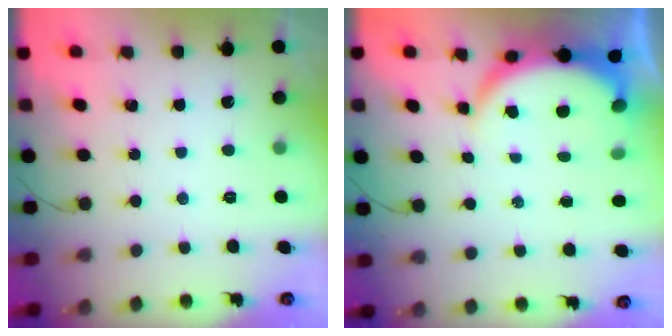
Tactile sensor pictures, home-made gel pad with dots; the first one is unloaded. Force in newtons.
{"total": 6.2, "press": 6.1, "slide": 0.5}